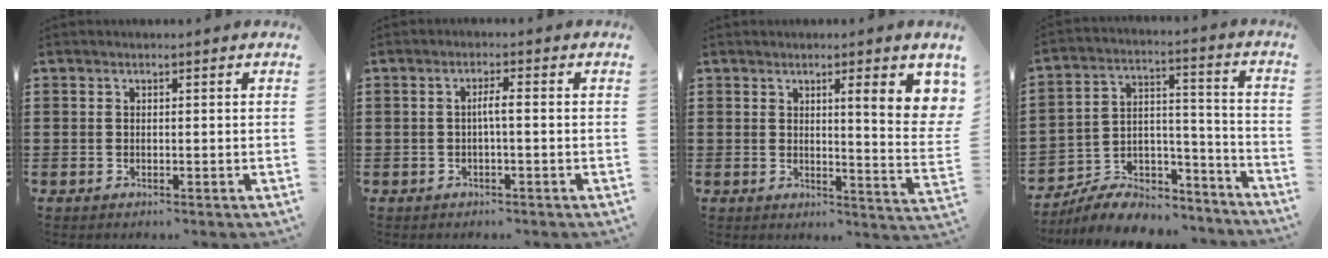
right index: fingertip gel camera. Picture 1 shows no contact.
{"total": 2.1, "force": [-0.4, 0.1, 2.1], "torque": [-0.040, 0.001, -0.009]}
{"total": 7.8, "force": [3.4, 0.9, 7.0], "torque": [-0.113, -0.018, 0.051]}
{"total": 7.1, "force": [-6.1, 3.2, 1.7], "torque": [-0.040, 0.014, -0.118]}